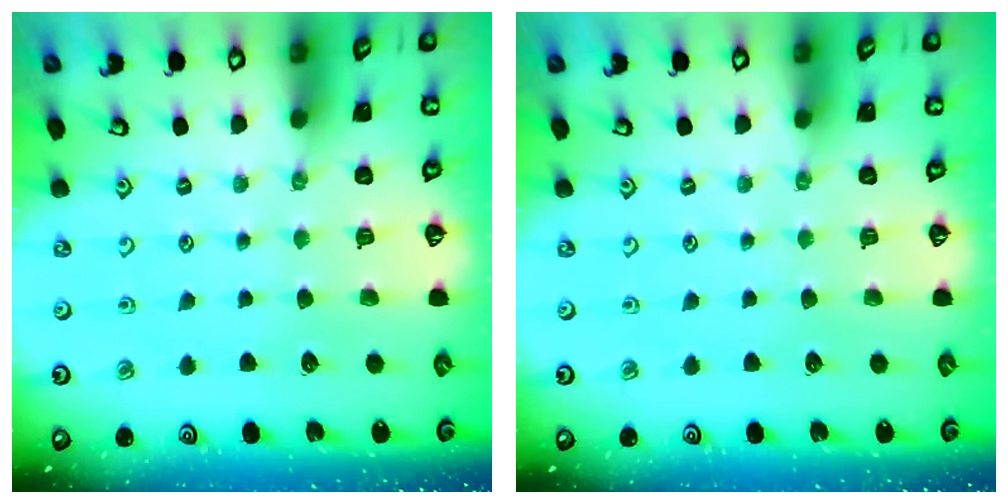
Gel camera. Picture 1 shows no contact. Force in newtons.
{"total": 0.0}